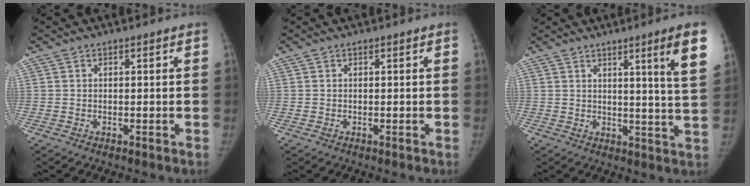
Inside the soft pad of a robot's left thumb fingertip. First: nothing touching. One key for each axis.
{"total": 0.0}
{"total": 9.8, "fx": 5.0, "fy": -0.4, "fz": 8.5, "tx": -0.109, "ty": -0.033, "tz": 0.066}